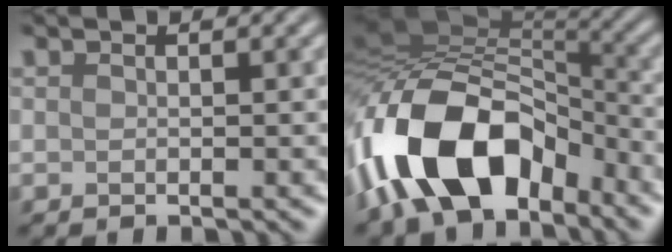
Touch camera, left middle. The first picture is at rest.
{"total": 12.8, "force": [-5.8, 7.3, 8.8], "torque": [-0.161, 0.009, -0.106]}